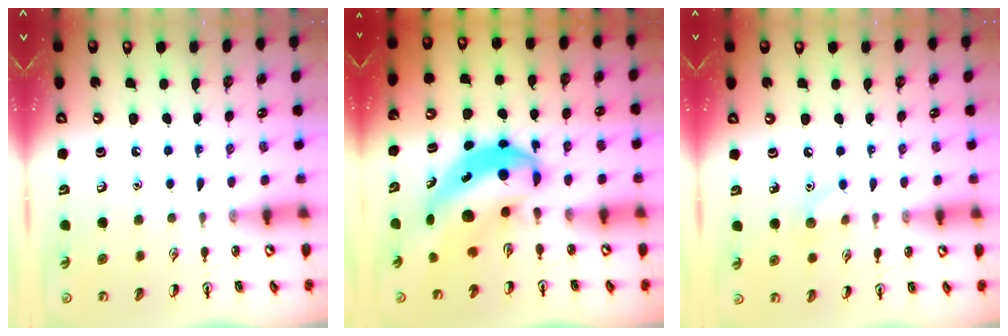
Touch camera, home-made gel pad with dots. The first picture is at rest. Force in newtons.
{"total": 8.2, "press": 7.9, "slide": 2.3}
{"total": 6.8, "press": 6.5, "slide": 1.9}